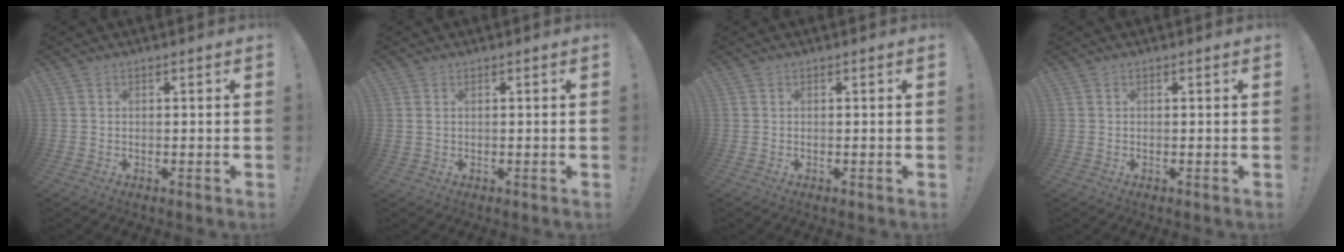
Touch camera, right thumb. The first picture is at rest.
{"total": 1.0, "force": [0.5, 0.5, 0.7], "torque": [-0.015, 0.003, 0.009]}
{"total": 0.0}
{"total": 0.0}